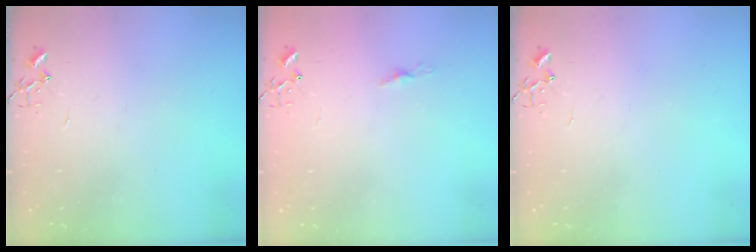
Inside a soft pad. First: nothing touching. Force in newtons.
{"total": 3.8, "press": 3.7, "slide": 0.3}
{"total": 0.0}